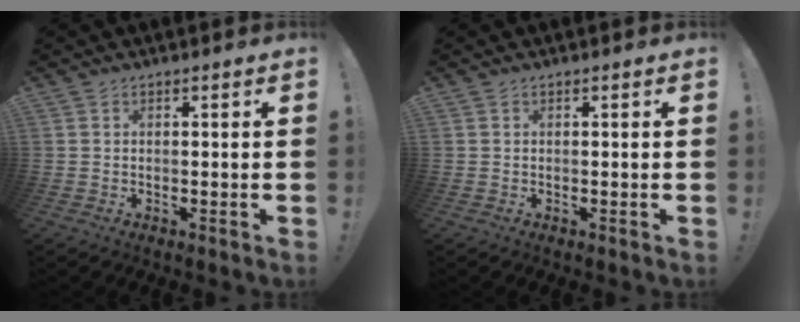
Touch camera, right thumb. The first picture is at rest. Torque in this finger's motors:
{"motor_torque": [-0.01, 0.01, -0.15, 0.11, 0.05]}